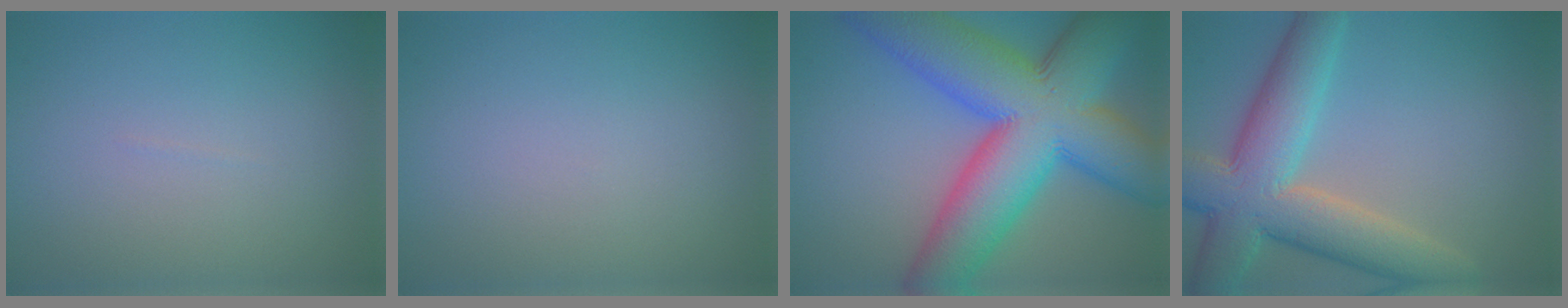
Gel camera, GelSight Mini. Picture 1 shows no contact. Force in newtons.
{"total": 0.0}
{"total": 15.4, "press": 15.4, "slide": 0.6}
{"total": 9.2, "press": 9.2, "slide": 0.8}